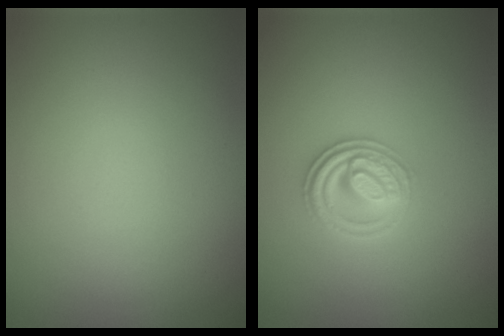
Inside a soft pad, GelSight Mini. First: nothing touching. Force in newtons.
{"total": 2.7, "press": 2.5, "slide": 0.9}